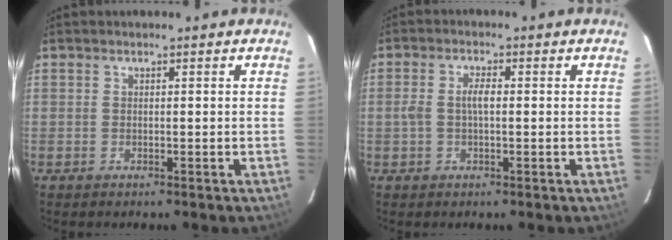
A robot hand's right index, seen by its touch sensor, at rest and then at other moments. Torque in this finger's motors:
{"motor_torque": [0.11, -0.01, 0.14, 0.06]}